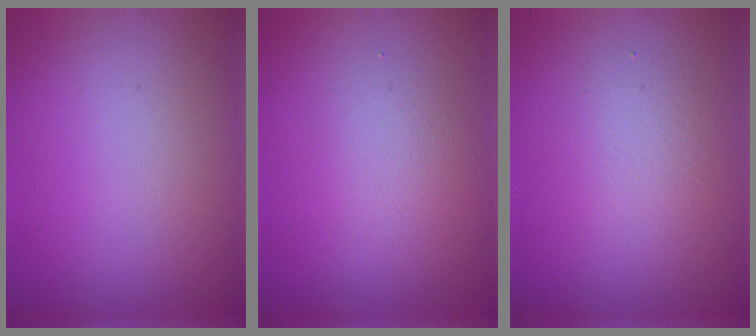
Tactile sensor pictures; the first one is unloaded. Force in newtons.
{"total": 2.1, "press": 2.1, "slide": 0.2}
{"total": 2.5, "press": 2.5, "slide": 0.3}